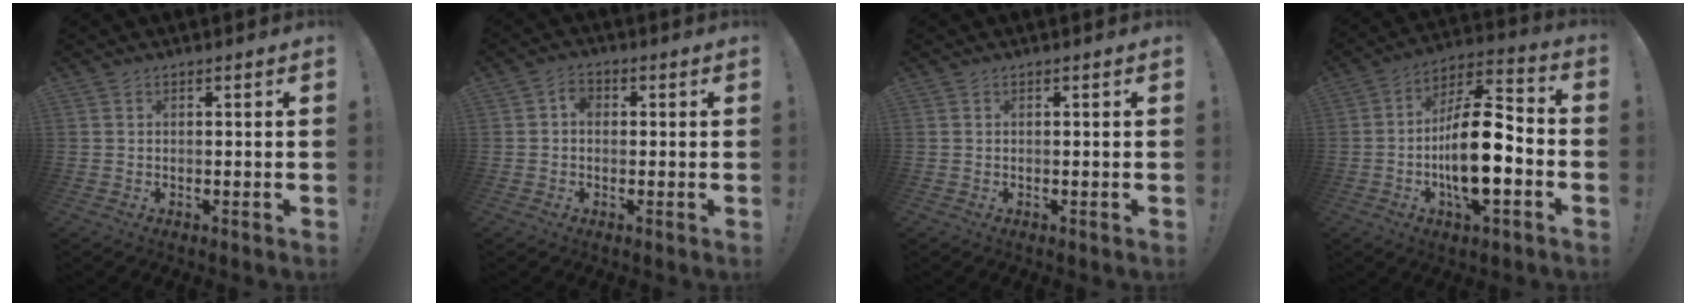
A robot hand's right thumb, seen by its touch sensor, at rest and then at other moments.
{"total": 3.4, "force": [-0.1, 2.4, 2.3], "torque": [-0.033, 0.005, -0.002]}
{"total": 0.0}
{"total": 18.3, "force": [-4.1, 6.8, 16.5], "torque": [-0.293, 0.016, -0.068]}